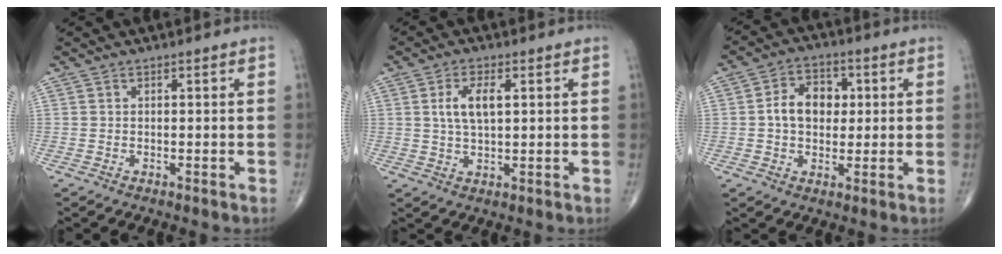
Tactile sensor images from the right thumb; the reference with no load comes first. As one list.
[{"total": 5.8, "force": [1.4, 2.6, 5.0], "torque": [-0.101, -0.001, 0.027]}, {"total": 8.4, "force": [0.7, 6.2, 5.6], "torque": [-0.067, 0.016, 0.007]}]